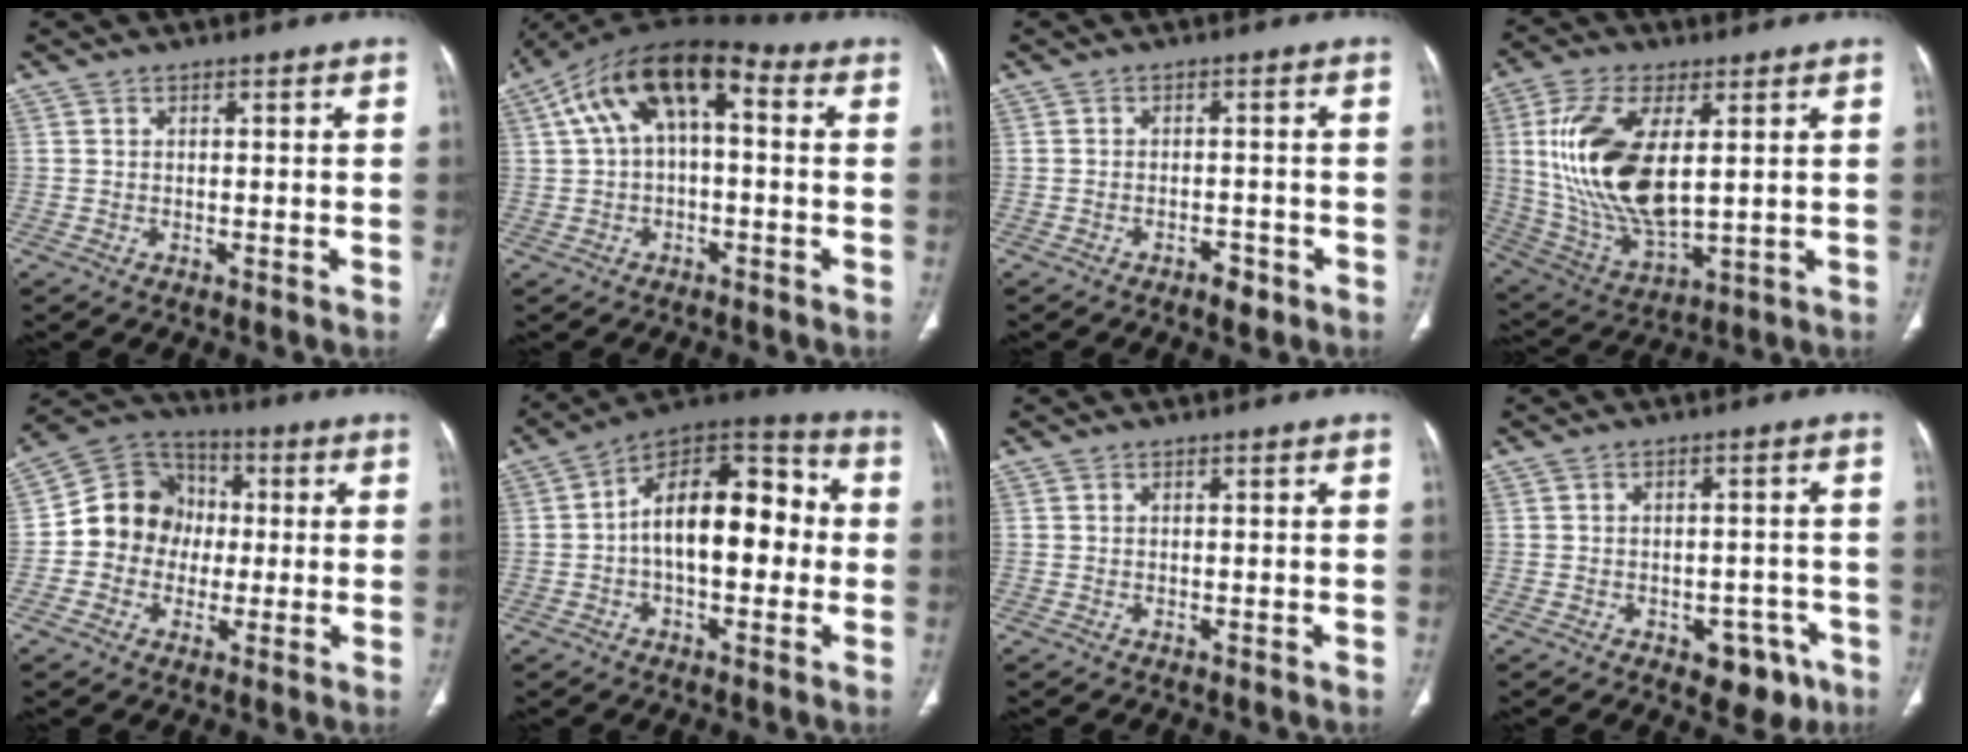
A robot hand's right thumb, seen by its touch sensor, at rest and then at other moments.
{"total": 13.2, "force": [2.6, 6.7, 11.1], "torque": [-0.195, 0.044, 0.037]}
{"total": 2.7, "force": [-1.8, 1.4, 1.5], "torque": [-0.018, 0.008, -0.023]}
{"total": 19.6, "force": [3.3, 9.3, 17.0], "torque": [-0.350, -0.019, 0.072]}
{"total": 12.1, "force": [-0.7, 11.1, 4.9], "torque": [-0.045, 0.031, -0.022]}
{"total": 18.3, "force": [-0.2, 9.9, 15.4], "torque": [-0.209, 0.050, -0.015]}
{"total": 0.0}
{"total": 6.9, "force": [-3.6, 4.3, 4.0], "torque": [-0.021, 0.024, -0.040]}